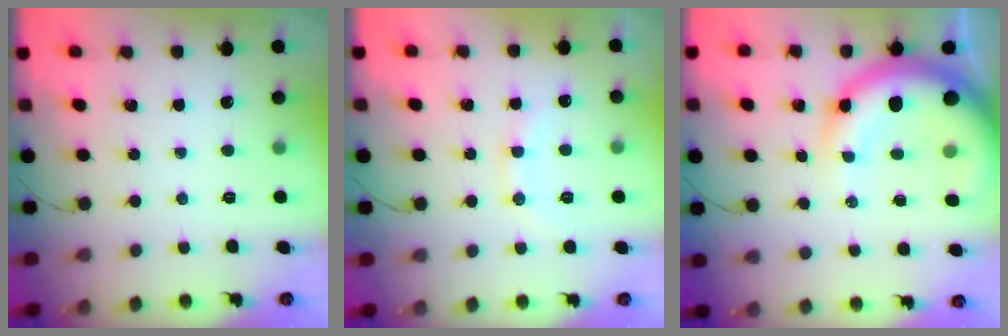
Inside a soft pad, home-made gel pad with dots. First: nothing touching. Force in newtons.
{"total": 10.3, "press": 10.3, "slide": 0.9}
{"total": 14.1, "press": 13.7, "slide": 3.0}